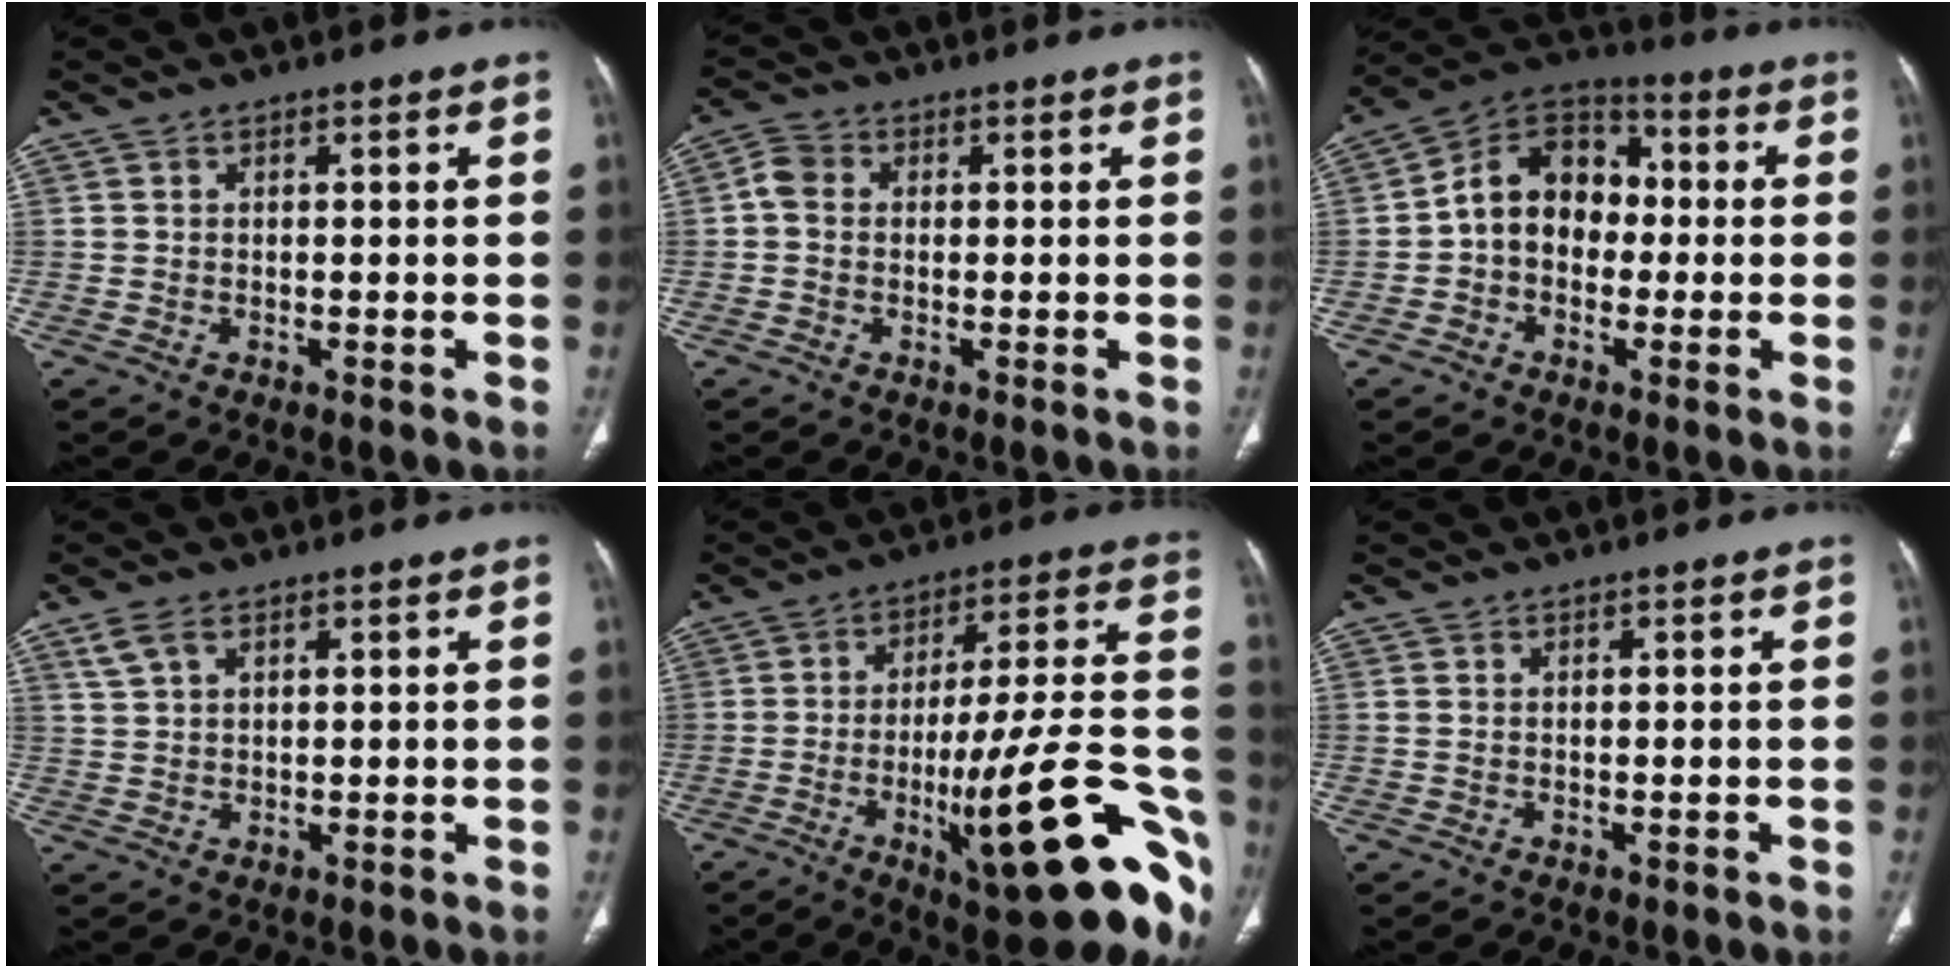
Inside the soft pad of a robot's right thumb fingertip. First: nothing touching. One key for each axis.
{"total": 3.3, "fx": 0.1, "fy": 2.6, "fz": 2.0, "tx": -0.031, "ty": 0.006, "tz": -0.010}
{"total": 12.4, "fx": -0.5, "fy": 9.6, "fz": 7.9, "tx": -0.093, "ty": 0.040, "tz": -0.026}
{"total": 3.5, "fx": 2.1, "fy": 1.7, "fz": 2.1, "tx": -0.050, "ty": 0.005, "tz": 0.052}
{"total": 26.3, "fx": -10.2, "fy": 5.7, "fz": 23.5, "tx": -0.290, "ty": 0.046, "tz": -0.141}
{"total": 0.0}